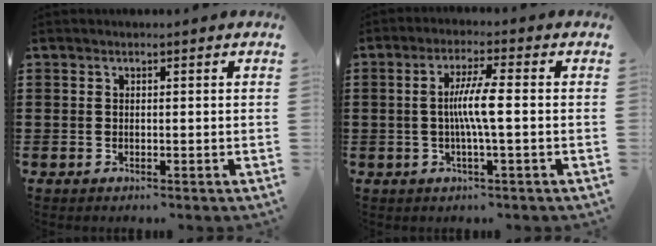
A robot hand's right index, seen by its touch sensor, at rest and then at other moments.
{"total": 5.6, "force": [-0.4, 0.2, 5.6], "torque": [-0.107, -0.006, -0.014]}